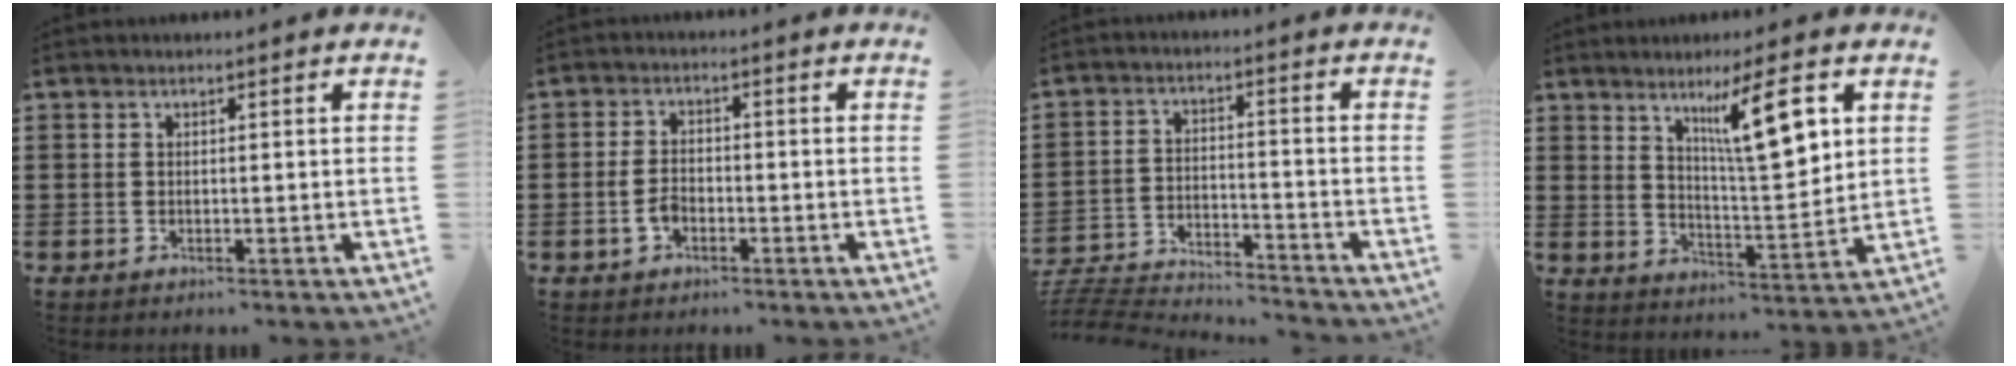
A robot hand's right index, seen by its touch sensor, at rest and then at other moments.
{"total": 3.2, "force": [-1.3, 1.9, 2.3], "torque": [-0.057, -0.001, -0.028]}
{"total": 5.2, "force": [-5.1, 0.3, 0.8], "torque": [-0.034, -0.006, -0.111]}
{"total": 10.0, "force": [4.7, 1.9, 8.6], "torque": [-0.135, -0.012, 0.071]}